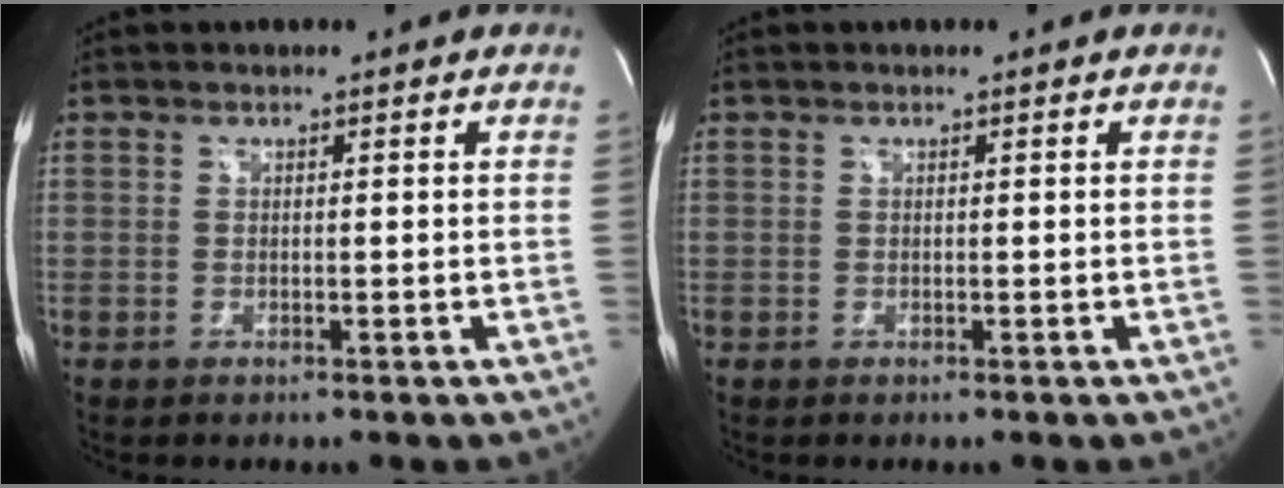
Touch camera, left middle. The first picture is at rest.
{"total": 0.0}